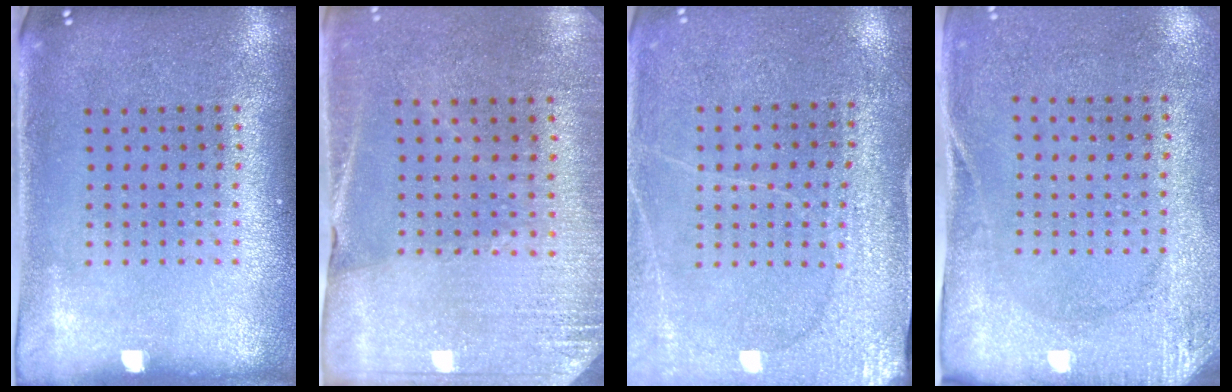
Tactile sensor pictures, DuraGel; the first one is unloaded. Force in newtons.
{"total": 2.7, "press": 2.6, "slide": 0.7}
{"total": 2.7, "press": 2.7, "slide": 0.4}
{"total": 2.7, "press": 2.1, "slide": 1.7}